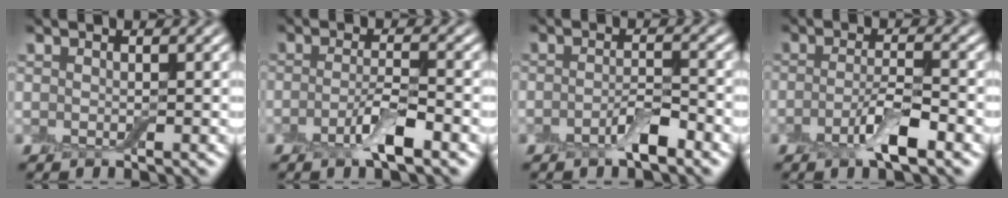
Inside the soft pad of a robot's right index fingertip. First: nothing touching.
{"total": 3.4, "force": [-1.7, 0.8, 2.8], "torque": [-0.054, 0.004, -0.039]}
{"total": 2.6, "force": [-1.5, 0.8, 2.0], "torque": [-0.036, 0.003, -0.030]}
{"total": 3.7, "force": [-1.8, 1.0, 3.1], "torque": [-0.060, 0.003, -0.039]}